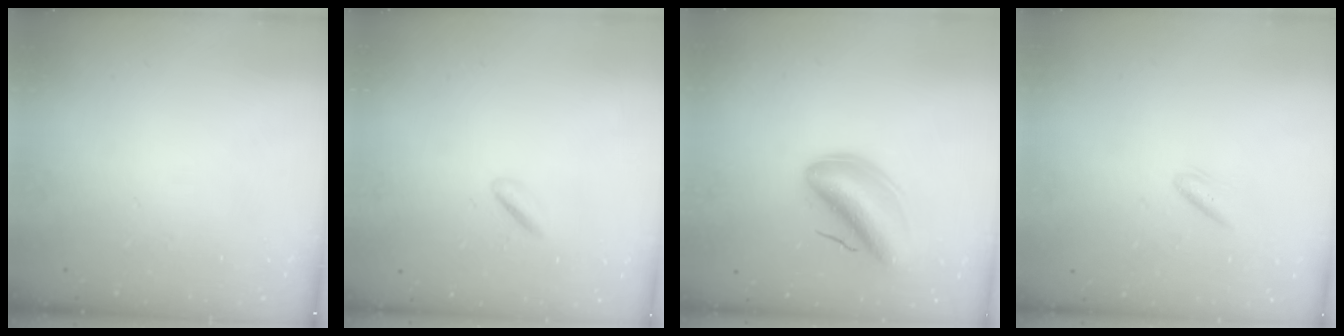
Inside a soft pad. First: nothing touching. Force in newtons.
{"total": 1.3, "press": 1.1, "slide": 0.8}
{"total": 11.7, "press": 11.1, "slide": 3.6}
{"total": 2.9, "press": 2.7, "slide": 1.1}